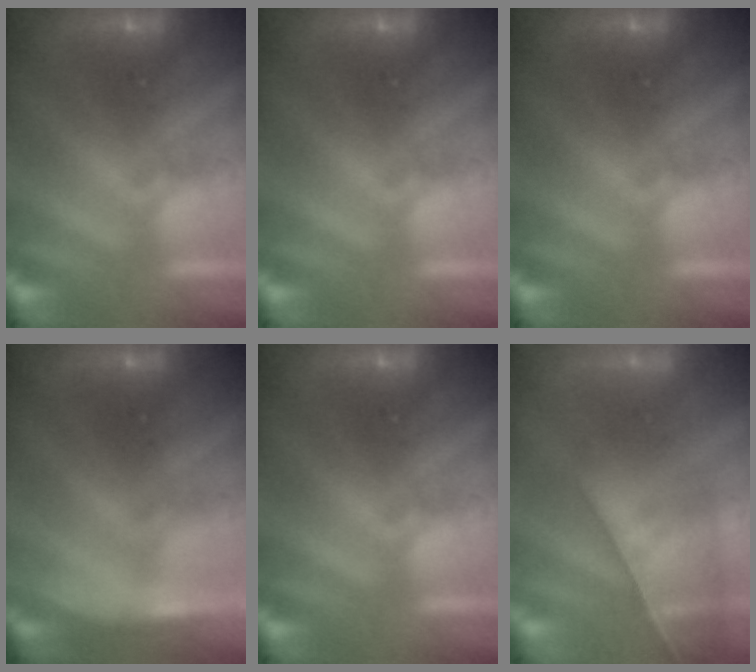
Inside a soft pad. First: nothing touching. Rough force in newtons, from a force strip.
{"total": 0.0}
{"total": 0.0}
{"total": 4.1}
{"total": 0.0}
{"total": 4.8}